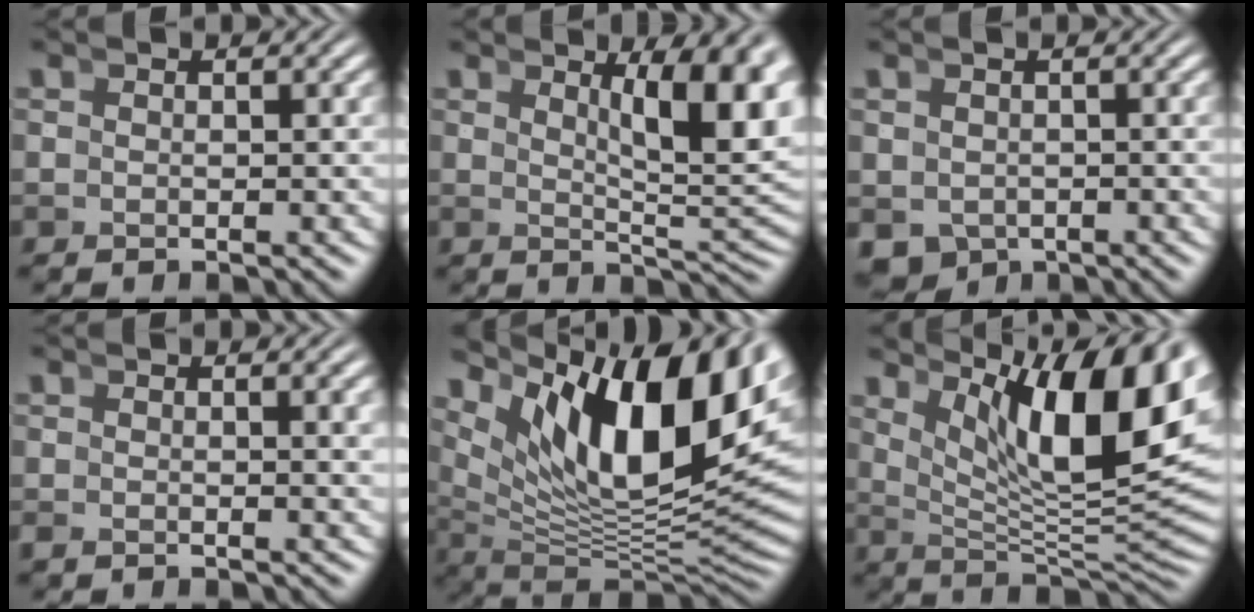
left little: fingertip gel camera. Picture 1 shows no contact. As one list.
[{"total": 6.9, "force": [2.1, 1.8, 6.4], "torque": [-0.073, -0.003, 0.034]}, {"total": 4.7, "force": [-2.5, 3.6, 1.7], "torque": [-0.043, -0.033, -0.025]}, {"total": 1.0, "force": [0.0, 0.2, 1.0], "torque": [-0.017, -0.008, 0.003]}, {"total": 18.7, "force": [5.5, 9.9, 14.8], "torque": [-0.212, 0.014, 0.086]}, {"total": 13.7, "force": [5.3, 5.2, 11.5], "torque": [-0.149, 0.011, 0.080]}]